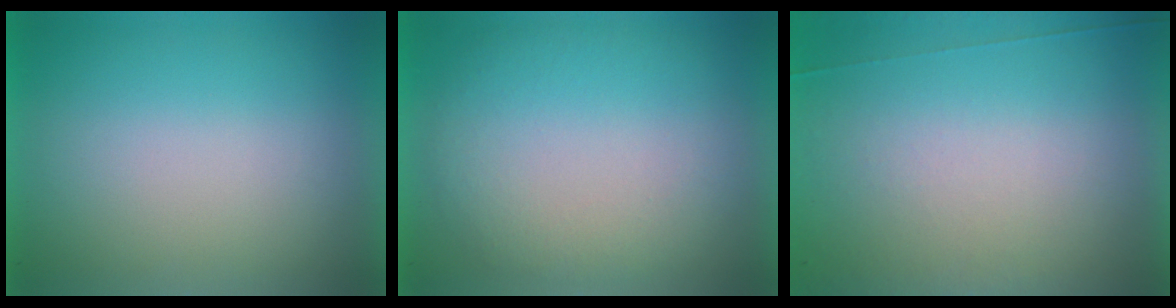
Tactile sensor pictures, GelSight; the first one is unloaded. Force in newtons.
{"total": 2.2}
{"total": 7.1}